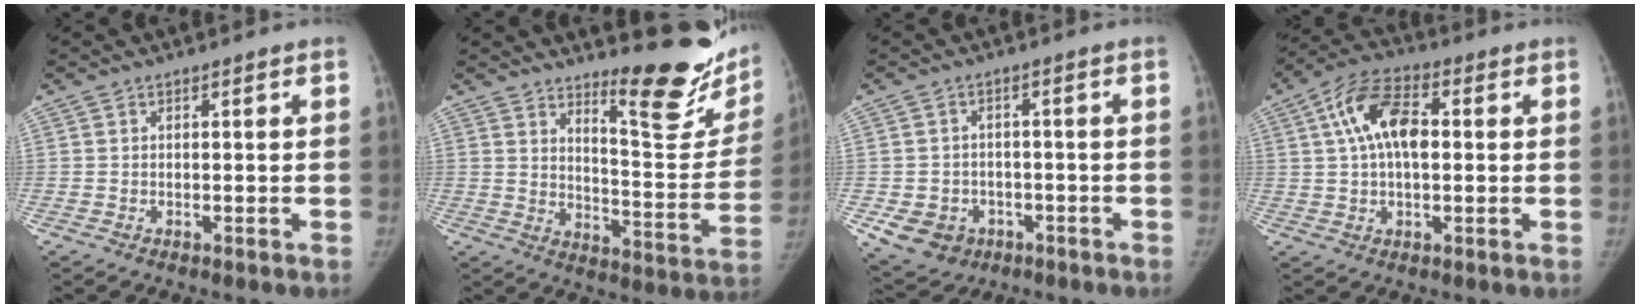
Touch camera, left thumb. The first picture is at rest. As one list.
[{"total": 18.7, "force": [13.8, 5.1, 11.6], "torque": [-0.111, -0.130, 0.191]}, {"total": 8.3, "force": [-3.3, 7.1, 3.0], "torque": [-0.046, 0.017, -0.037]}, {"total": 11.5, "force": [2.3, 6.2, 9.5], "torque": [-0.172, 0.020, 0.033]}]